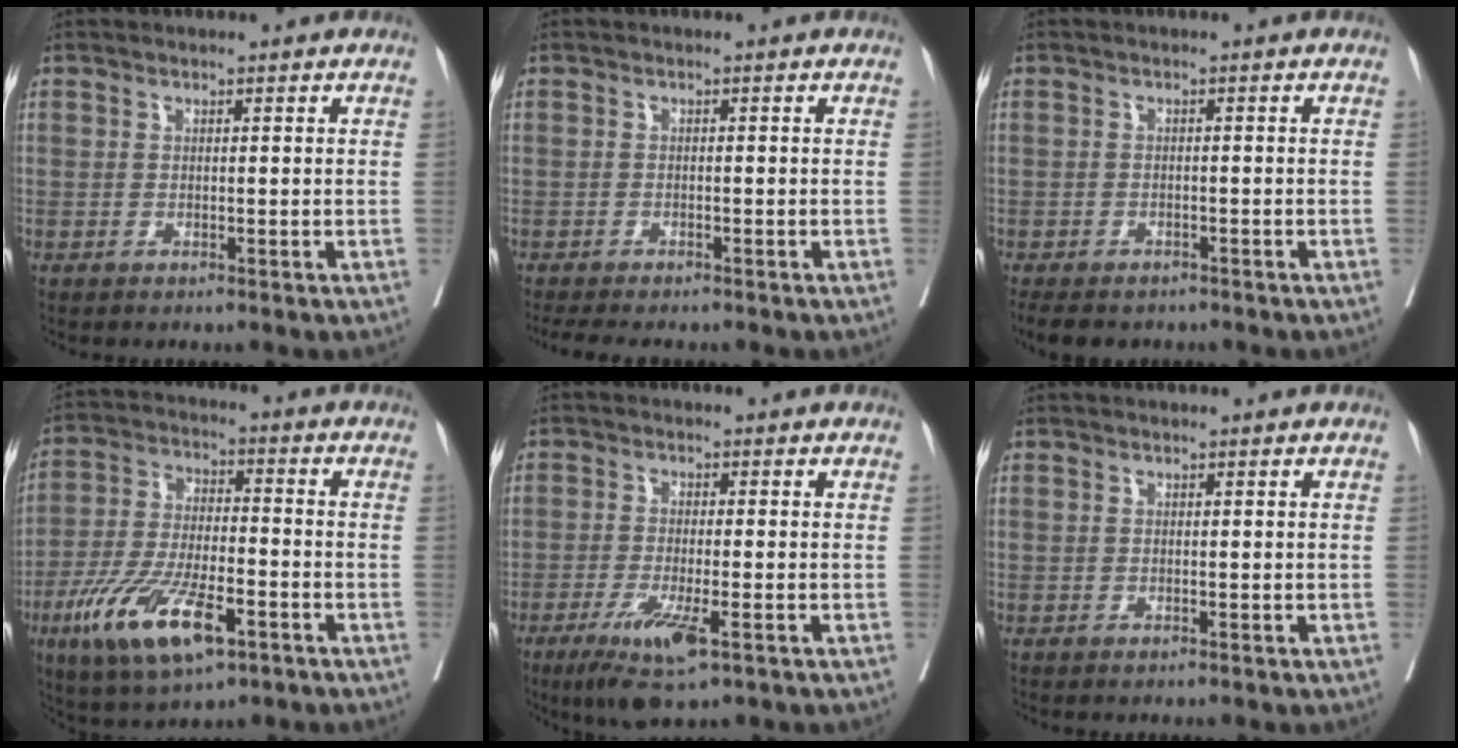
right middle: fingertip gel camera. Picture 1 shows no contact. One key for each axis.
{"total": 6.0, "fx": -5.1, "fy": 1.3, "fz": 2.9, "tx": -0.038, "ty": -0.011, "tz": -0.076}
{"total": 7.2, "fx": -5.9, "fy": 3.1, "fz": 2.8, "tx": -0.044, "ty": -0.005, "tz": -0.080}
{"total": 13.9, "fx": -6.8, "fy": 4.4, "fz": 11.4, "tx": -0.228, "ty": -0.015, "tz": -0.115}
{"total": 7.4, "fx": -3.9, "fy": 1.1, "fz": 6.2, "tx": -0.116, "ty": -0.020, "tz": -0.063}
{"total": 0.0}